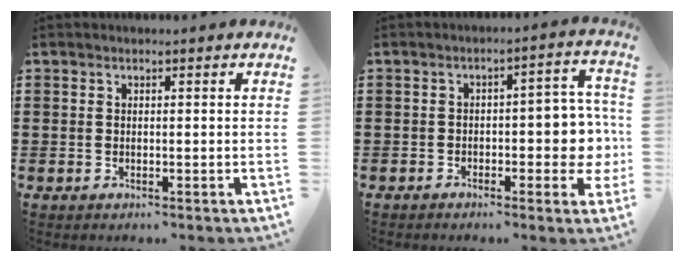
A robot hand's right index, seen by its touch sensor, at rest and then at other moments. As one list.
[{"total": 6.3, "force": [-1.9, 3.0, 5.3], "torque": [-0.064, -0.001, -0.038]}]